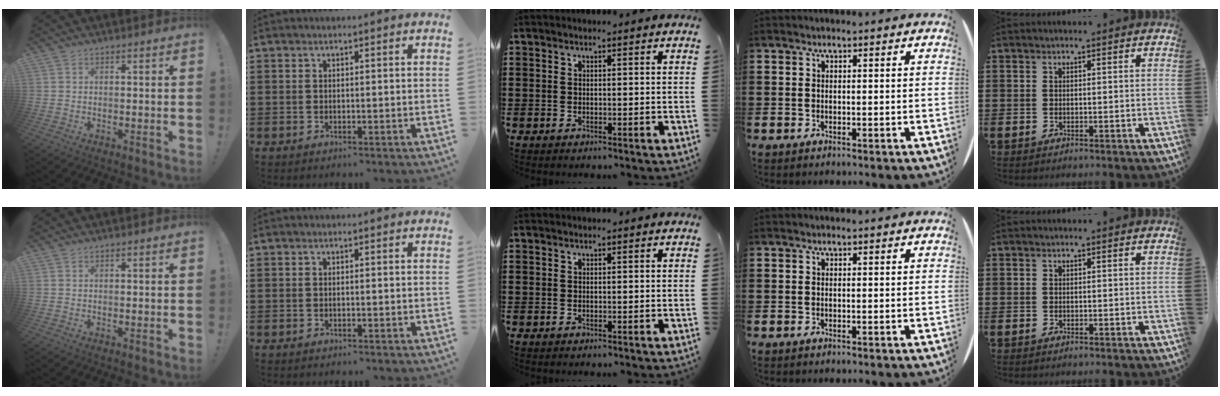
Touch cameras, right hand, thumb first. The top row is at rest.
{}